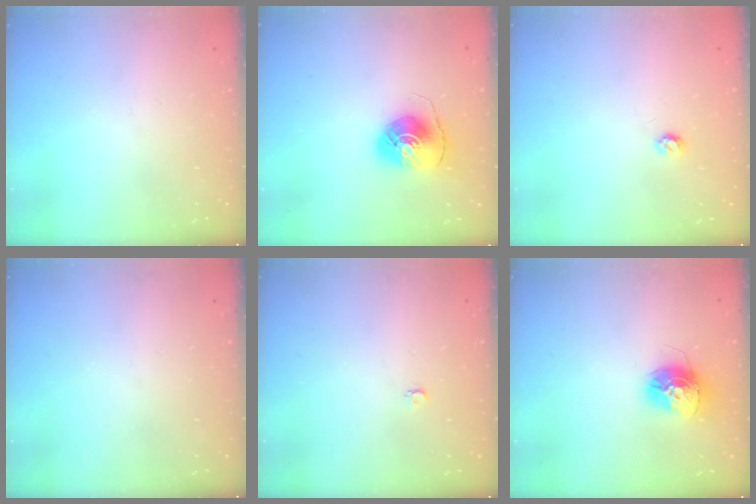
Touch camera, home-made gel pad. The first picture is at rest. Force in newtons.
{"total": 7.6, "press": 7.6, "slide": 0.3}
{"total": 3.6, "press": 3.6, "slide": 0.3}
{"total": 0.0}
{"total": 2.6, "press": 2.6, "slide": 0.3}
{"total": 13.1, "press": 13.0, "slide": 1.1}